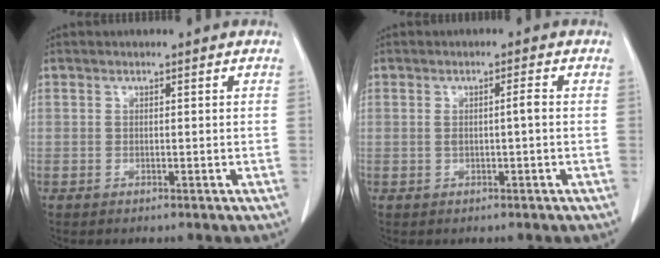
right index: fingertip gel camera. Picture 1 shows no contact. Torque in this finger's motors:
{"motor_torque": [0.11, 0.10, 0.10, 0.02]}